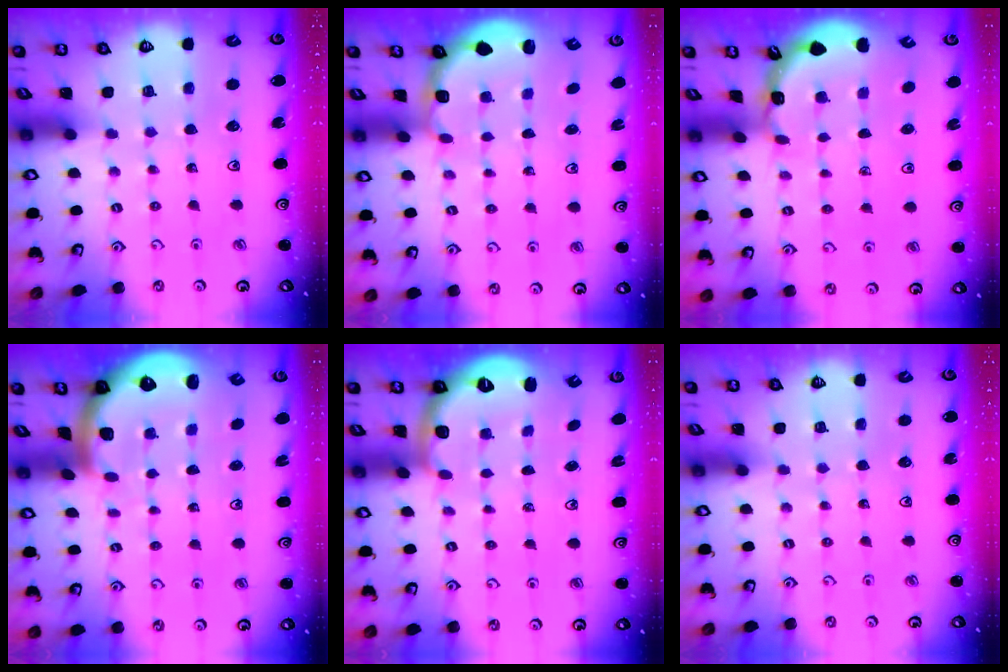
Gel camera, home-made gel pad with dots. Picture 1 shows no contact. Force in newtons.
{"total": 2.3, "press": 2.1, "slide": 1.0}
{"total": 1.9, "press": 1.9, "slide": 0.1}
{"total": 2.5, "press": 2.5, "slide": 0.6}
{"total": 2.8, "press": 1.9, "slide": 2.0}
{"total": 0.0}